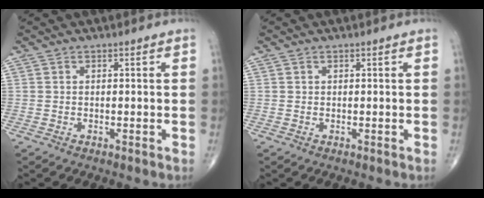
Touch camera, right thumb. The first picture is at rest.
{"total": 0.0}